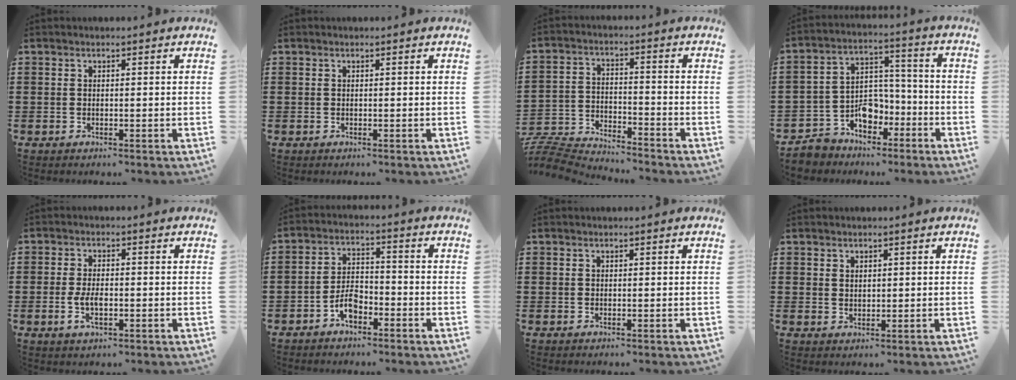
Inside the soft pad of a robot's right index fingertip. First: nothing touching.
{"total": 0.0}
{"total": 6.8, "force": [-6.8, 0.6, 0.6], "torque": [-0.030, 0.005, -0.142]}
{"total": 6.7, "force": [-4.2, 5.0, 1.2], "torque": [-0.038, 0.015, -0.078]}
{"total": 4.0, "force": [-0.9, 1.8, 3.4], "torque": [-0.076, -0.003, -0.019]}
{"total": 4.7, "force": [-2.8, 2.4, 3.0], "torque": [-0.062, 0.007, -0.055]}
{"total": 0.0}
{"total": 1.3, "force": [1.0, 0.8, 0.3], "torque": [-0.006, 0.003, 0.020]}